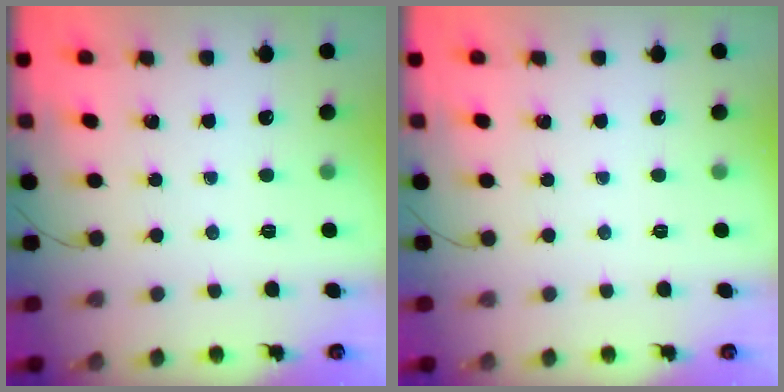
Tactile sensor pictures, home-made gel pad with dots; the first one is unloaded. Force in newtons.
{"total": 0.0}